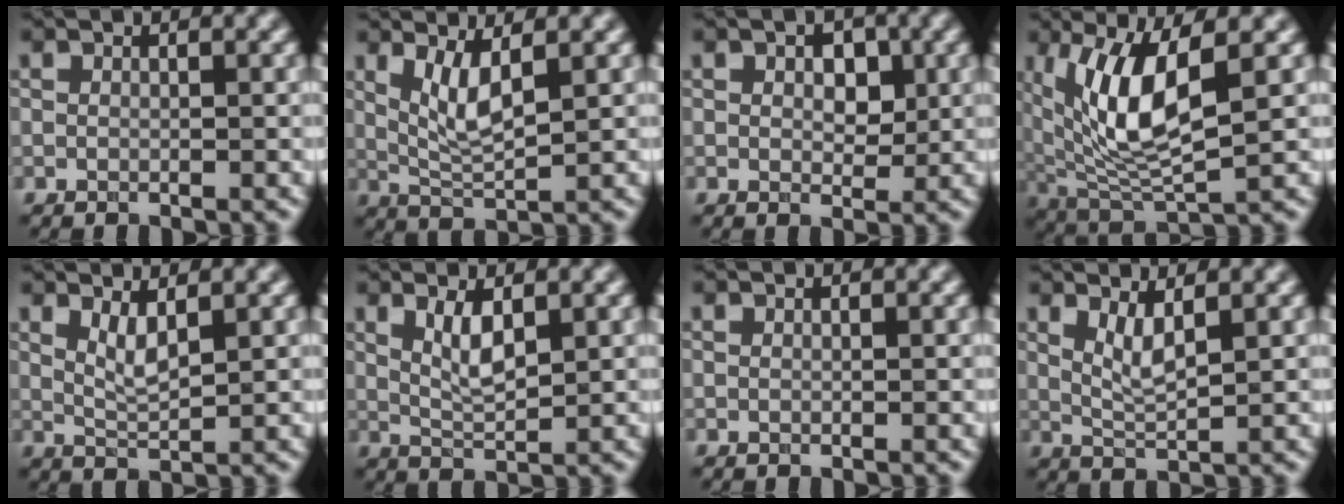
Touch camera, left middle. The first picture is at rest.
{"total": 3.0, "force": [1.0, 0.5, 2.7], "torque": [-0.070, -0.007, 0.036]}
{"total": 2.1, "force": [0.5, 1.3, 1.6], "torque": [-0.026, 0.001, 0.018]}
{"total": 7.5, "force": [2.0, 2.4, 6.9], "torque": [-0.159, -0.012, 0.054]}
{"total": 1.8, "force": [1.0, 0.3, 1.5], "torque": [-0.035, -0.007, 0.032]}
{"total": 2.2, "force": [1.0, 0.5, 2.0], "torque": [-0.047, -0.004, 0.032]}
{"total": 0.0}
{"total": 2.1, "force": [1.1, 0.4, 1.8], "torque": [-0.041, -0.007, 0.034]}